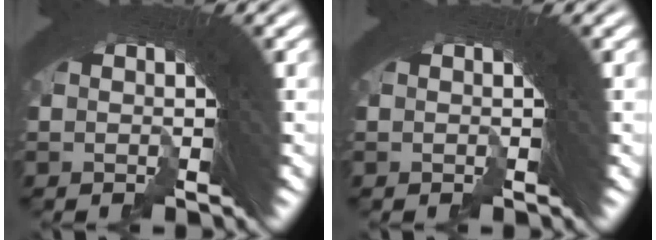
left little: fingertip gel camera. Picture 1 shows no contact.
{"total": 0.0}